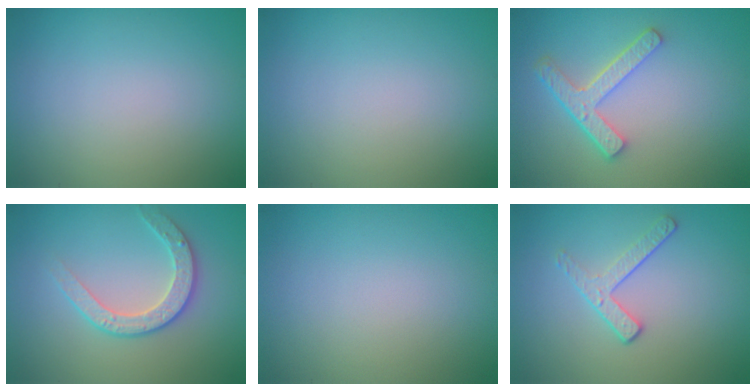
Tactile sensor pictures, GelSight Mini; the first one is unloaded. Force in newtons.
{"total": 0.0}
{"total": 3.9, "press": 3.0, "slide": 2.5}
{"total": 3.0, "press": 2.8, "slide": 1.0}
{"total": 0.0}
{"total": 2.0, "press": 1.4, "slide": 1.5}